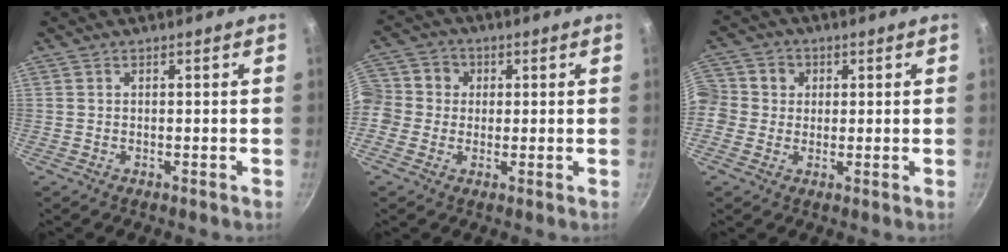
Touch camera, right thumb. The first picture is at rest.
{"total": 10.9, "force": [0.7, 10.1, 4.0], "torque": [-0.076, 0.026, -0.005]}
{"total": 9.9, "force": [0.8, 9.3, 3.4], "torque": [-0.064, 0.020, -0.004]}